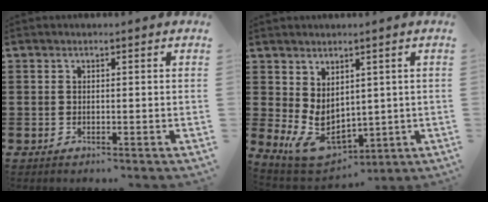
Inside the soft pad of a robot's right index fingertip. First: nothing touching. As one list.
[{"total": 6.4, "force": [0.8, 4.5, 4.5], "torque": [-0.106, -0.014, 0.018]}]